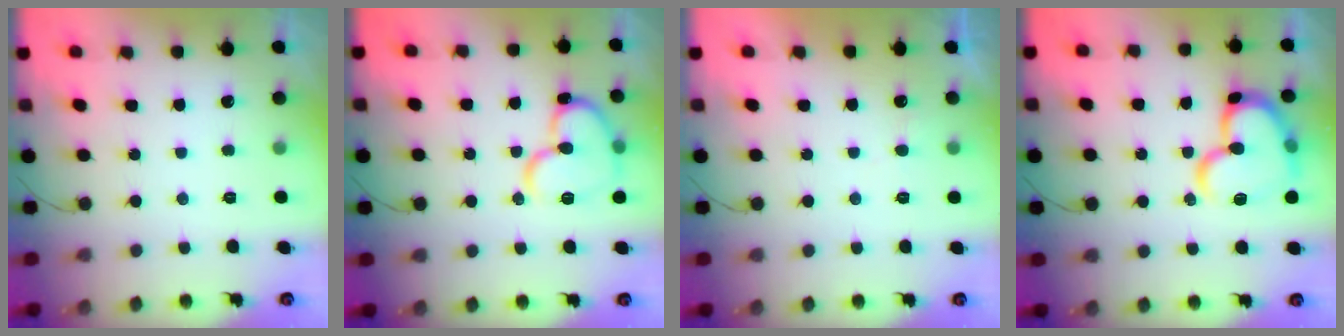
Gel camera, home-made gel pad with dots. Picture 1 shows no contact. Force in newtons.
{"total": 15.3, "press": 15.1, "slide": 2.0}
{"total": 4.0, "press": 4.0, "slide": 0.2}
{"total": 18.3, "press": 18.2, "slide": 2.0}